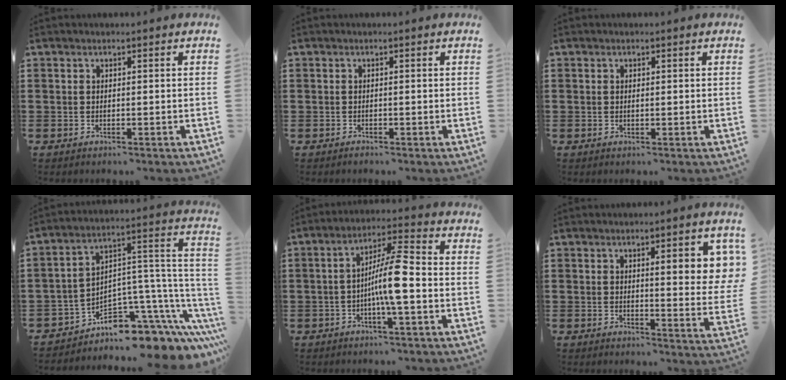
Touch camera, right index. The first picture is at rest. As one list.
[{"total": 0.5, "force": [-0.5, 0.2, -0.1], "torque": [0.002, 0.002, -0.011]}, {"total": 0.5, "force": [0.1, 0.2, 0.5], "torque": [-0.011, -0.002, 0.002]}, {"total": 7.4, "force": [-5.5, 3.8, 3.2], "torque": [-0.052, -0.012, -0.098]}, {"total": 8.4, "force": [-1.7, 1.2, 8.2], "torque": [-0.154, 0.000, -0.037]}, {"total": 6.4, "force": [2.1, 1.6, 5.9], "torque": [-0.089, -0.004, 0.029]}]